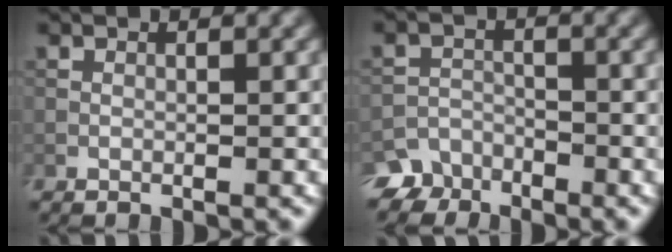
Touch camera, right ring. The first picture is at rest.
{"total": 4.2, "force": [-3.6, 2.1, 0.0], "torque": [0.015, -0.005, -0.060]}